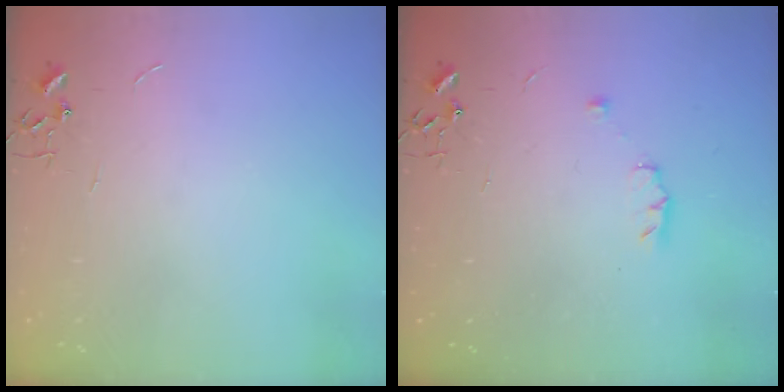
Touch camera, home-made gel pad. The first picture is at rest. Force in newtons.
{"total": 4.9, "press": 4.8, "slide": 0.8}